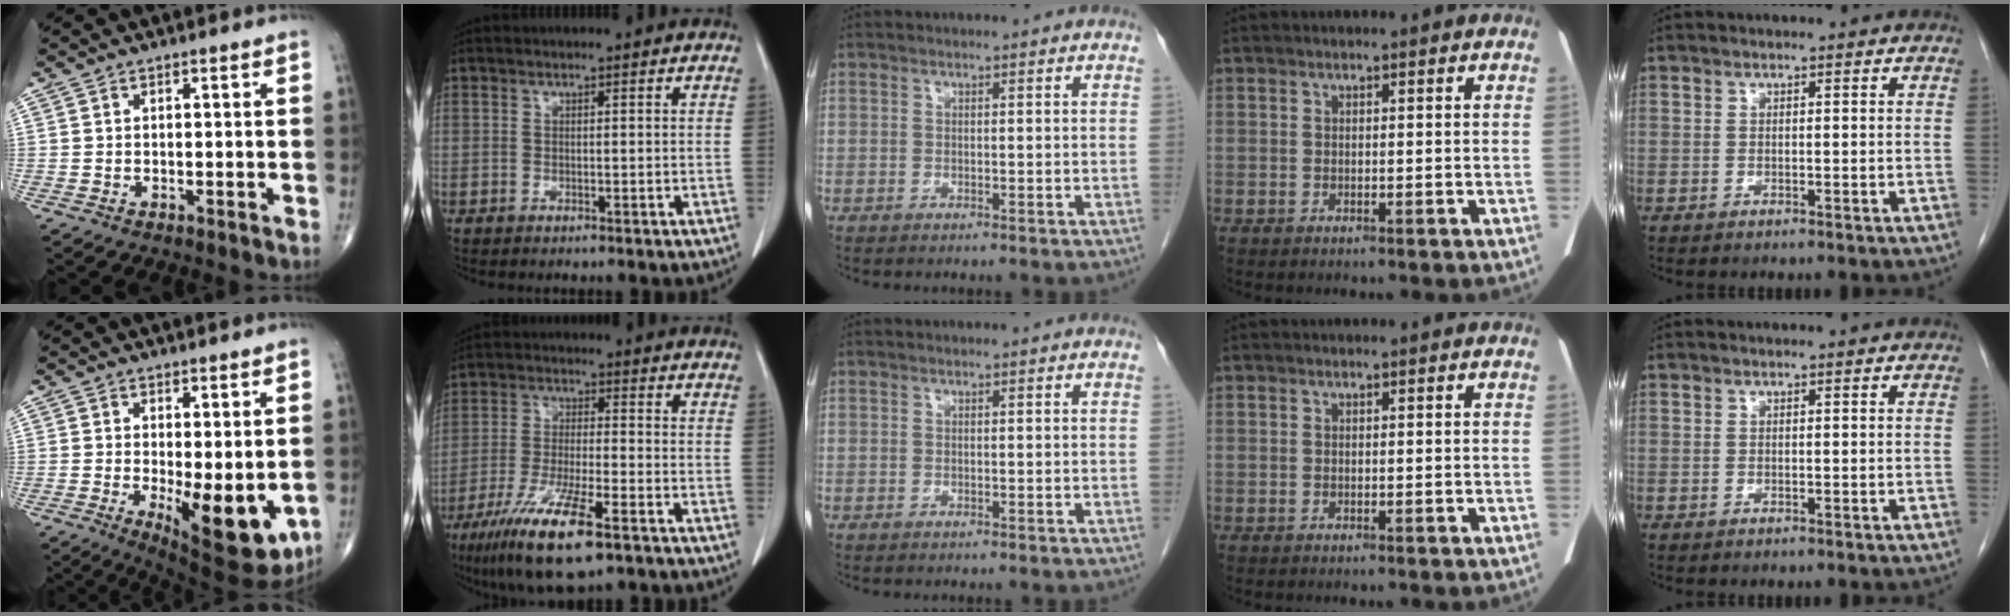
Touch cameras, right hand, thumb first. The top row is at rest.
{"thumb": {"total": 12.8, "force": [-2.3, 4.8, 11.7], "torque": [-0.149, -0.027, -0.016]}, "index": {"total": 12.9, "force": [-7.8, 2.0, 10.1], "torque": [-0.194, -0.029, -0.135]}}